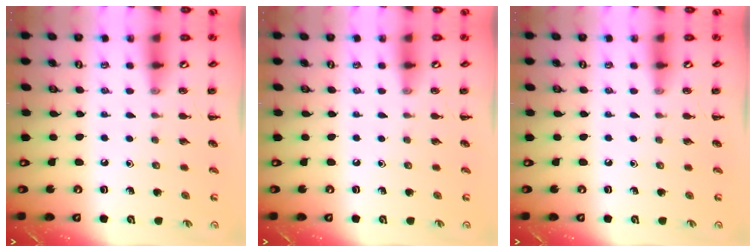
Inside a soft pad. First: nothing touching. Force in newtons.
{"total": 0.0}
{"total": 0.0}